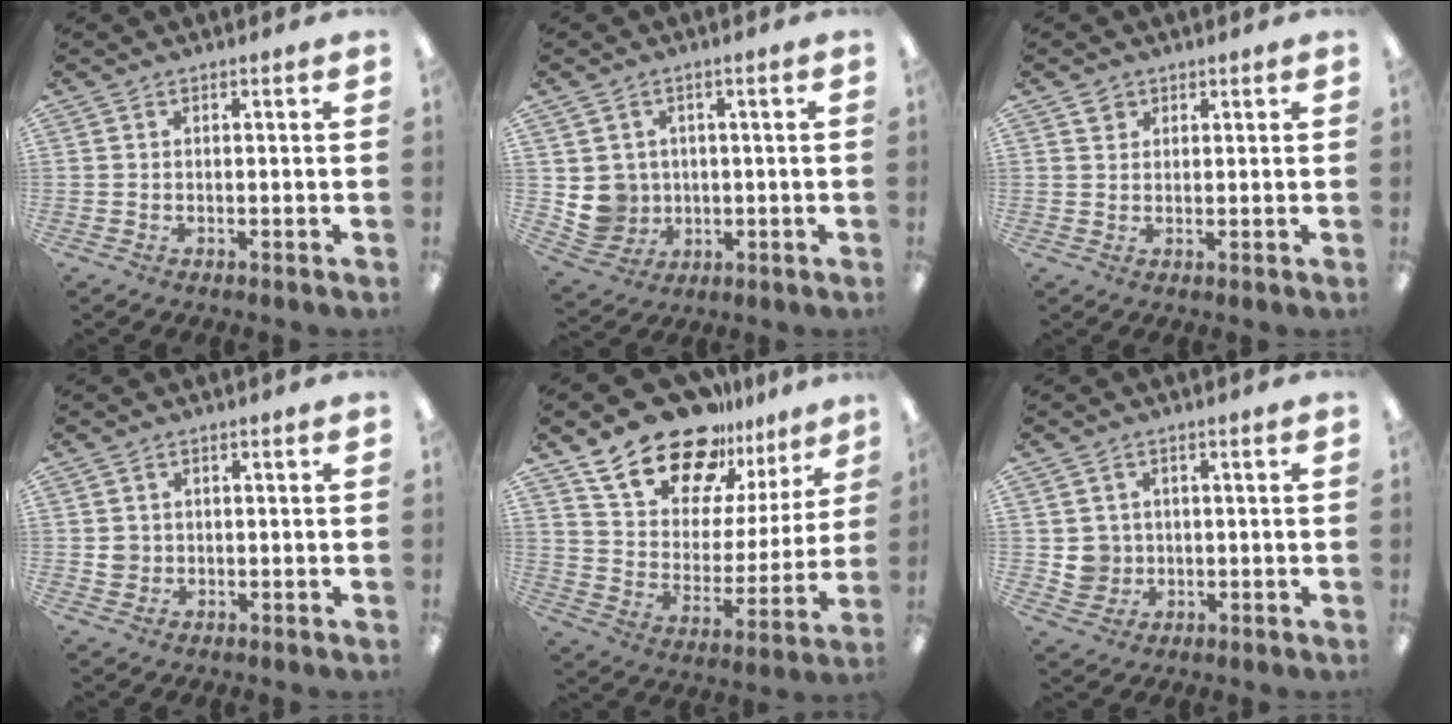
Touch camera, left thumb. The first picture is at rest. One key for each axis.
{"total": 6.3, "fx": 1.3, "fy": 6.1, "fz": 0.8, "tx": -0.035, "ty": 0.002, "tz": 0.034}
{"total": 2.3, "fx": 1.5, "fy": 1.6, "fz": 0.4, "tx": 0.006, "ty": -0.007, "tz": 0.026}
{"total": 2.8, "fx": 0.6, "fy": 2.6, "fz": 1.0, "tx": -0.013, "ty": 0.002, "tz": 0.010}
{"total": 21.9, "fx": 16.9, "fy": 10.5, "fz": 9.0, "tx": -0.170, "ty": -0.113, "tz": 0.303}
{"total": 4.8, "fx": 1.0, "fy": 4.7, "fz": 0.8, "tx": -0.011, "ty": 0.004, "tz": 0.020}